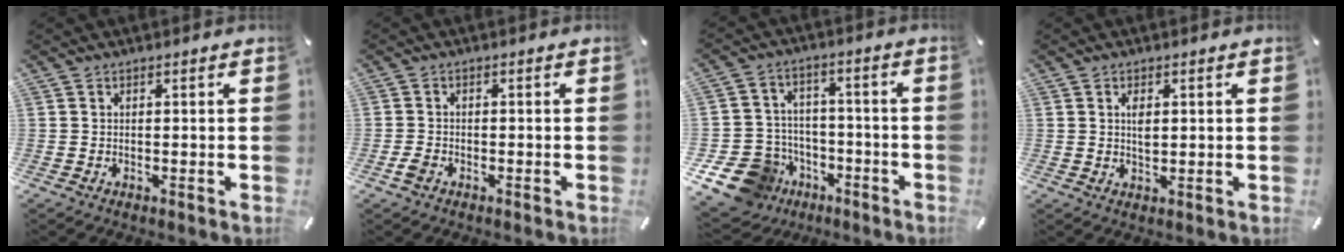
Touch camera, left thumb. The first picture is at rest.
{"total": 2.1, "force": [-1.1, 1.3, 1.2], "torque": [-0.027, 0.001, -0.022]}
{"total": 13.3, "force": [-6.4, 10.8, 4.2], "torque": [-0.093, 0.039, -0.107]}
{"total": 3.1, "force": [0.7, 1.6, 2.6], "torque": [-0.049, 0.003, 0.008]}